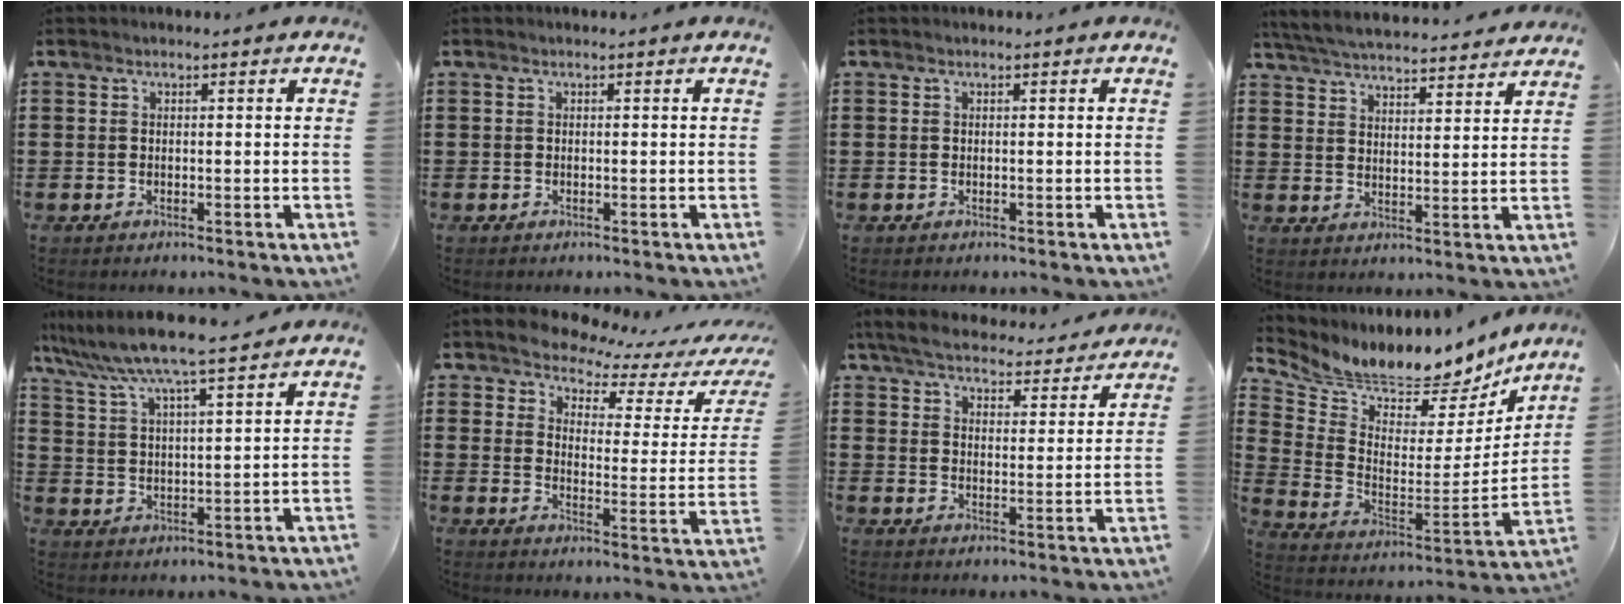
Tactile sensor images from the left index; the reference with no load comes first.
{"total": 0.0}
{"total": 0.0}
{"total": 5.3, "force": [5.2, 0.0, 0.9], "torque": [-0.040, -0.030, 0.090]}
{"total": 7.1, "force": [6.4, -0.3, 3.1], "torque": [-0.085, -0.033, 0.108]}
{"total": 4.6, "force": [4.4, 1.0, 0.9], "torque": [-0.048, -0.030, 0.074]}
{"total": 5.7, "force": [5.5, 0.5, 1.4], "torque": [-0.052, -0.032, 0.094]}
{"total": 6.4, "force": [6.2, 1.5, 0.4], "torque": [-0.042, -0.070, 0.100]}